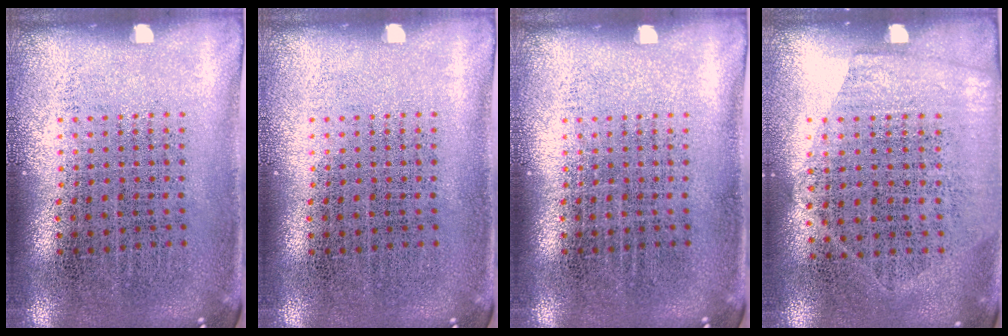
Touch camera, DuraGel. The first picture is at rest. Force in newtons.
{"total": 0.0}
{"total": 0.0}
{"total": 1.4, "press": 1.2, "slide": 0.7}